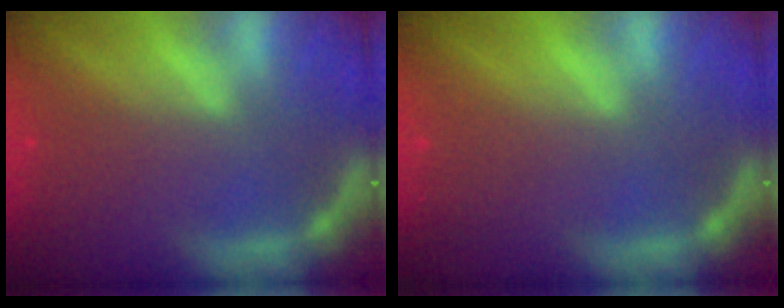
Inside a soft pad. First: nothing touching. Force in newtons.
{"total": 0.0}